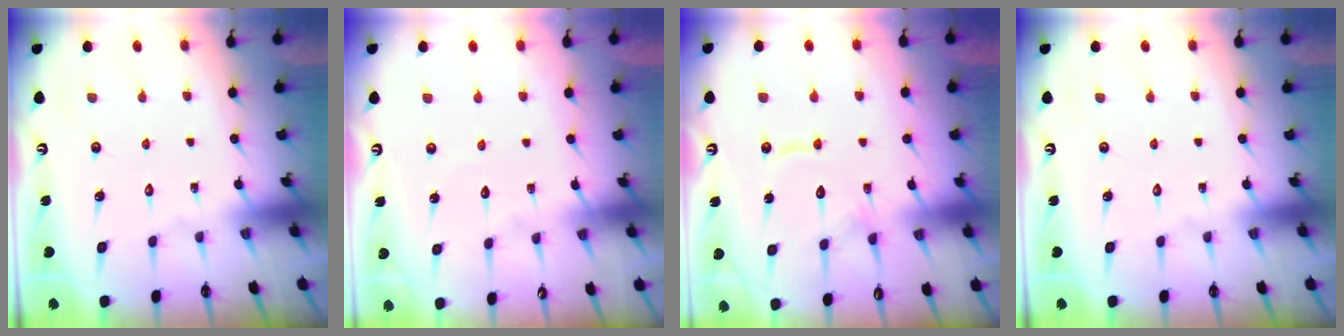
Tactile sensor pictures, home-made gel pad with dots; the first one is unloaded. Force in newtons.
{"total": 2.9, "press": 2.9, "slide": 0.2}
{"total": 11.7, "press": 11.6, "slide": 1.0}
{"total": 0.0}